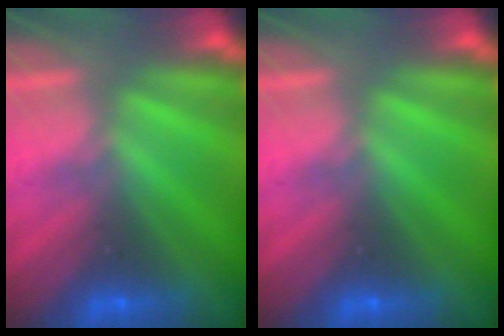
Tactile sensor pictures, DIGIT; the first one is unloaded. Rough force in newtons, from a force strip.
{"total": 0.0}